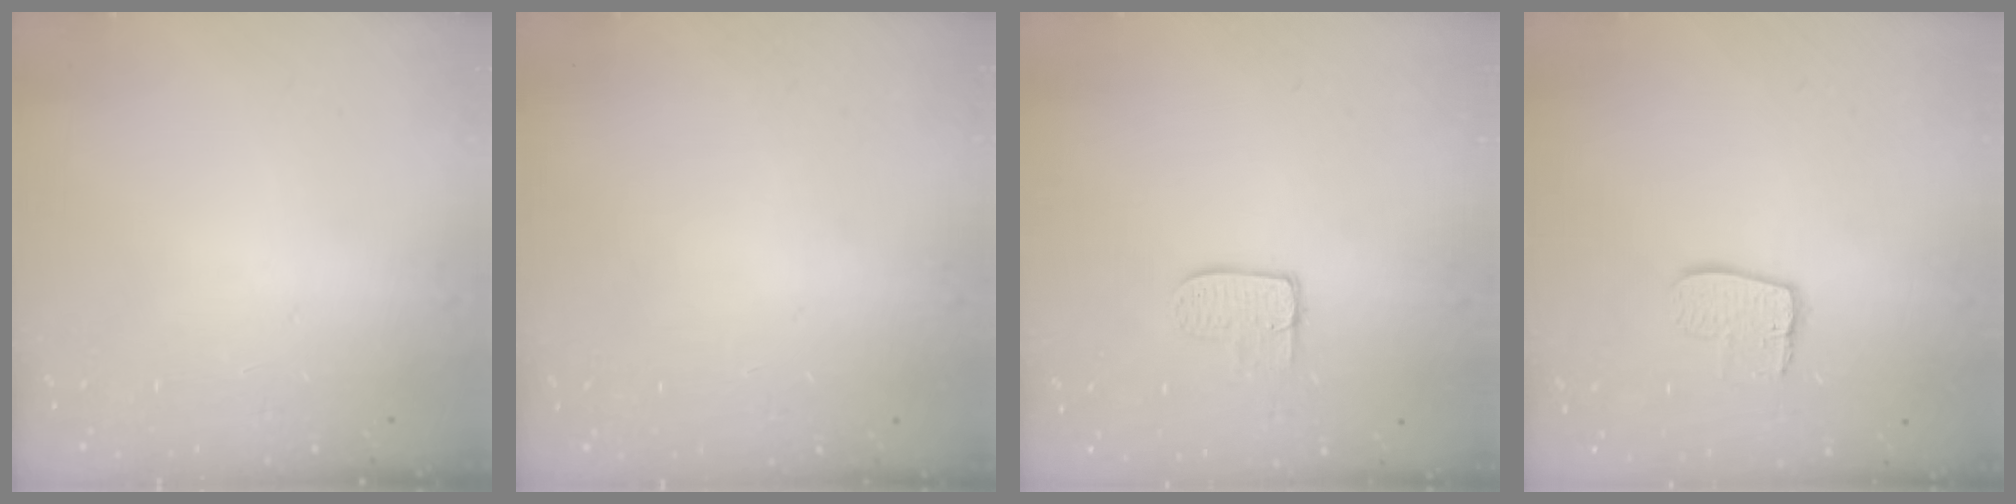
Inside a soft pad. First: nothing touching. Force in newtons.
{"total": 0.0}
{"total": 6.8, "press": 6.7, "slide": 0.4}
{"total": 8.3, "press": 8.3, "slide": 0.7}